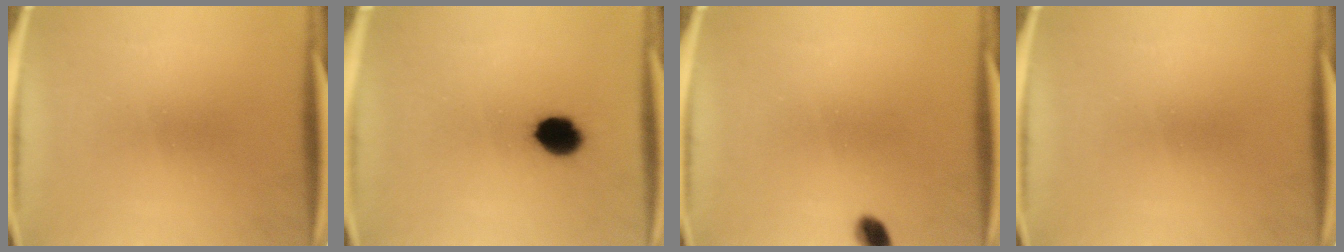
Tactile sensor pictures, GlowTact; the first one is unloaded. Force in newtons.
{"total": 7.0}
{"total": 2.9}
{"total": 0.0}